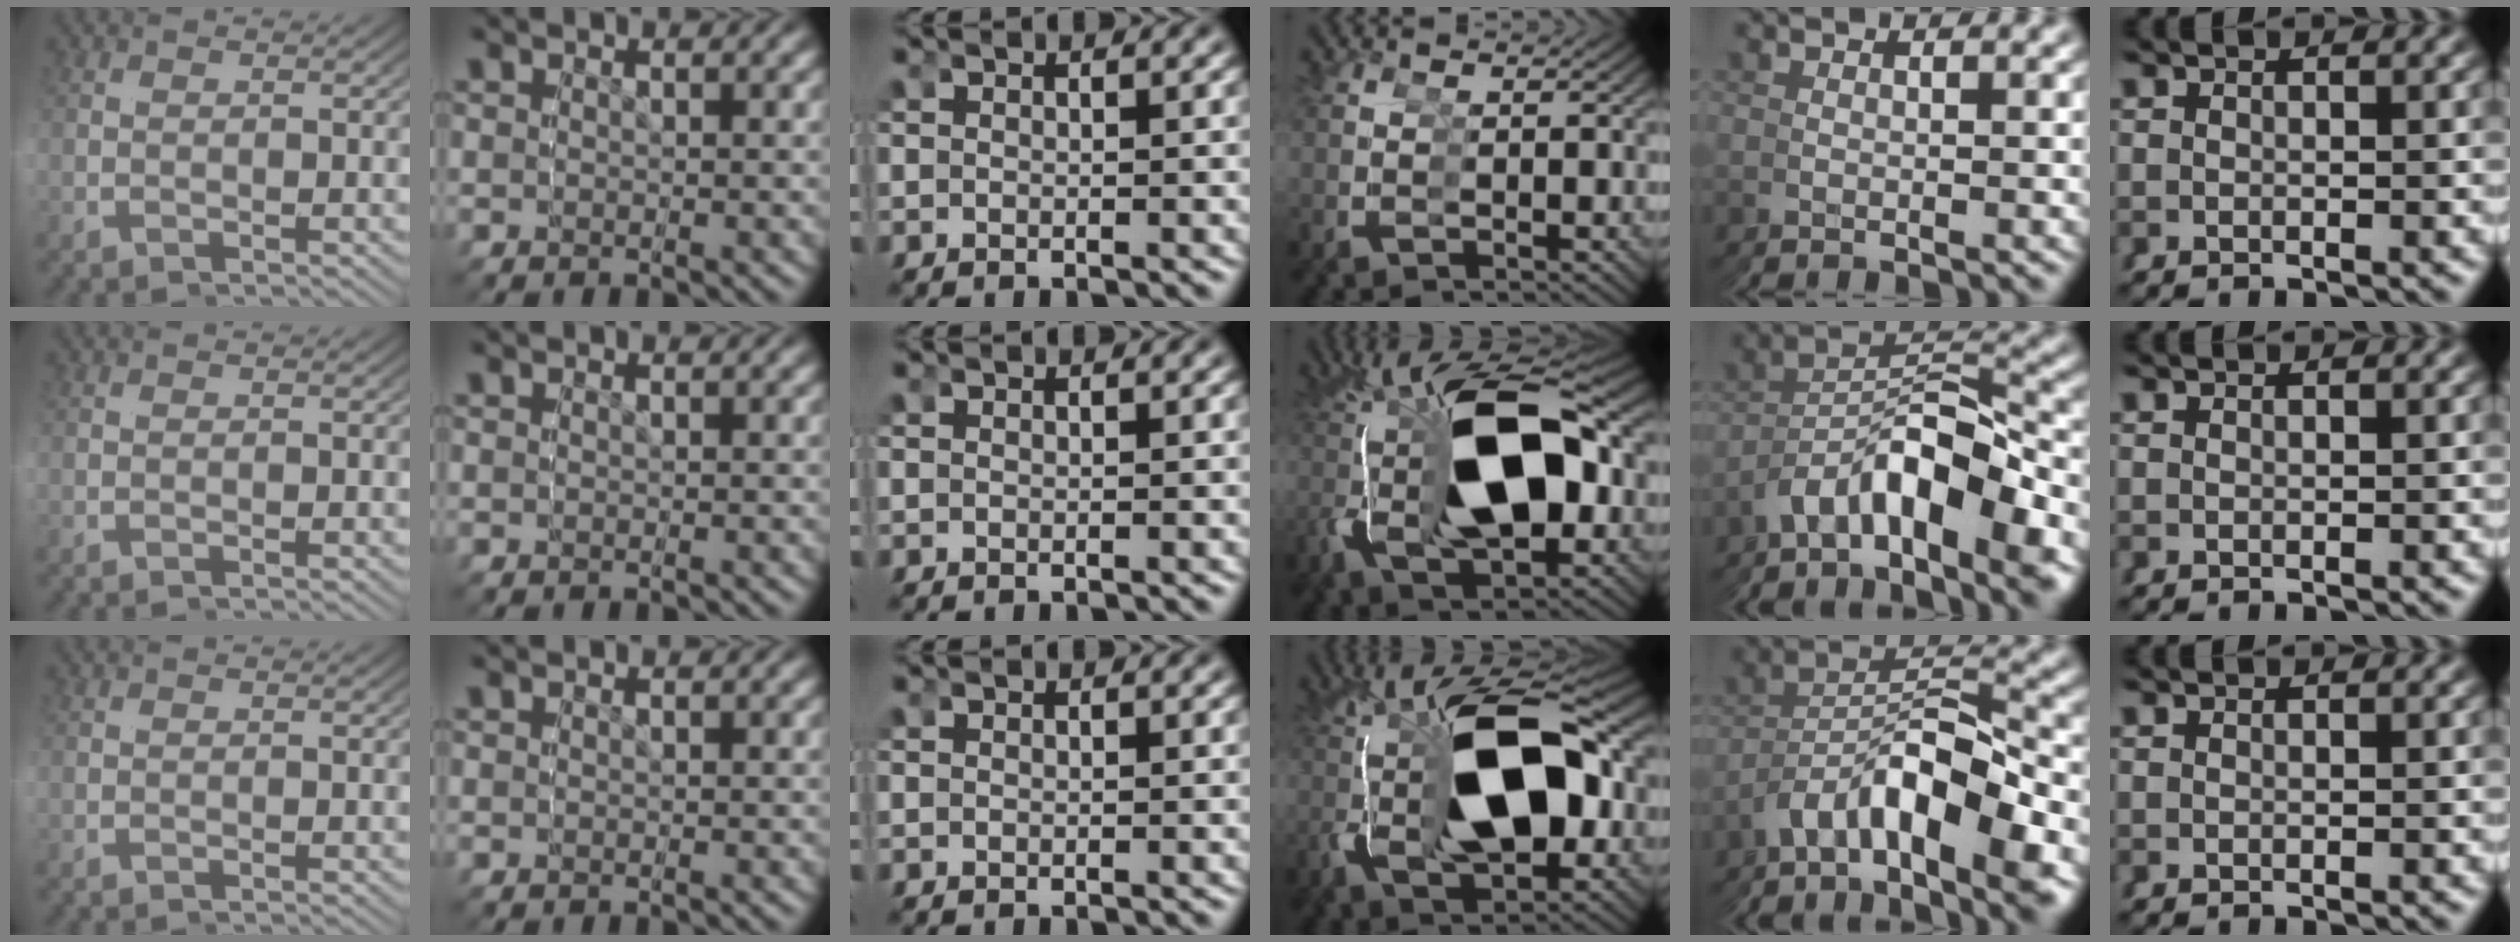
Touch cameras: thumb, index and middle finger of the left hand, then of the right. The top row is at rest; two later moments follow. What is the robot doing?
{"motion": "grasp_and_lifting", "object": "glasses"}